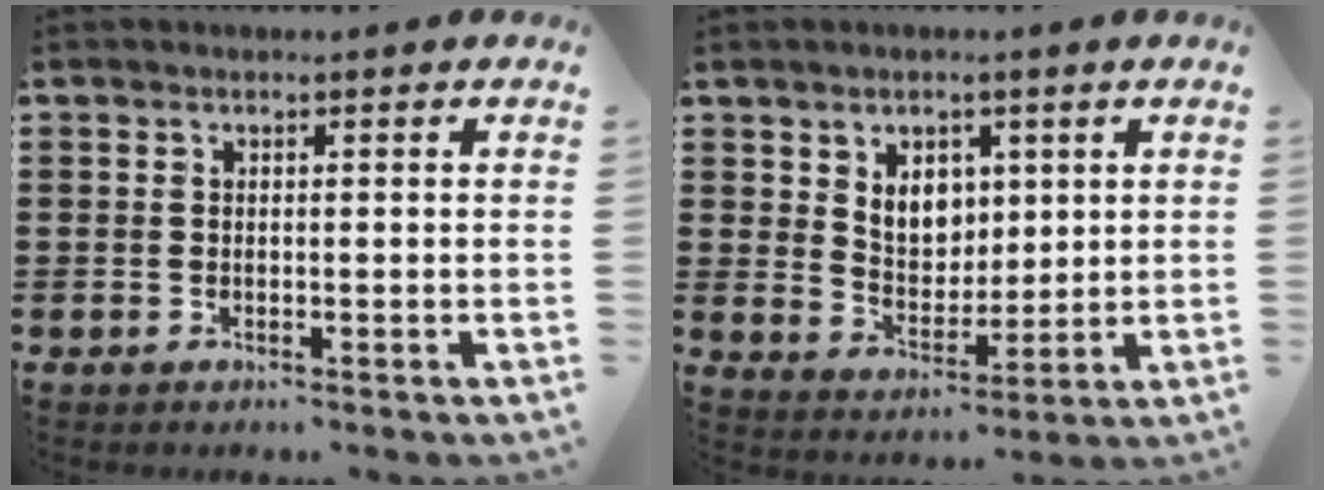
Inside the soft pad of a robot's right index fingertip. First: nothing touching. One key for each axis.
{"total": 5.7, "fx": 2.3, "fy": 4.4, "fz": 2.8, "tx": -0.056, "ty": 0.007, "tz": 0.039}